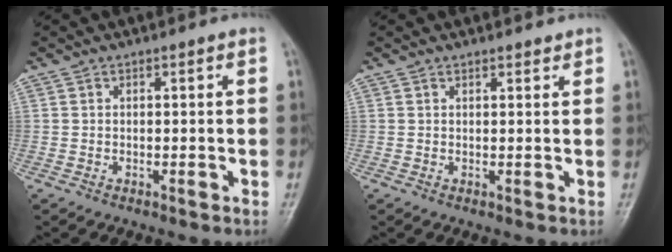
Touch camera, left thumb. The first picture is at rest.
{"total": 1.3, "force": [1.1, 0.5, 0.4], "torque": [0.000, -0.006, 0.015]}